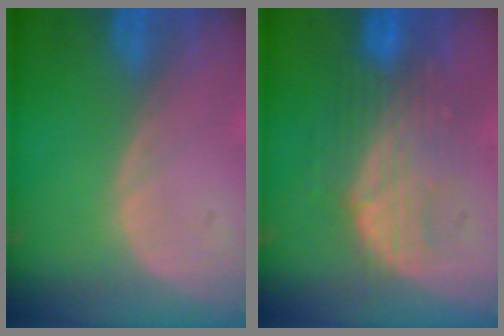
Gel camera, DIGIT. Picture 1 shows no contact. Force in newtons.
{"total": 7.7, "press": 7.6, "slide": 0.8}